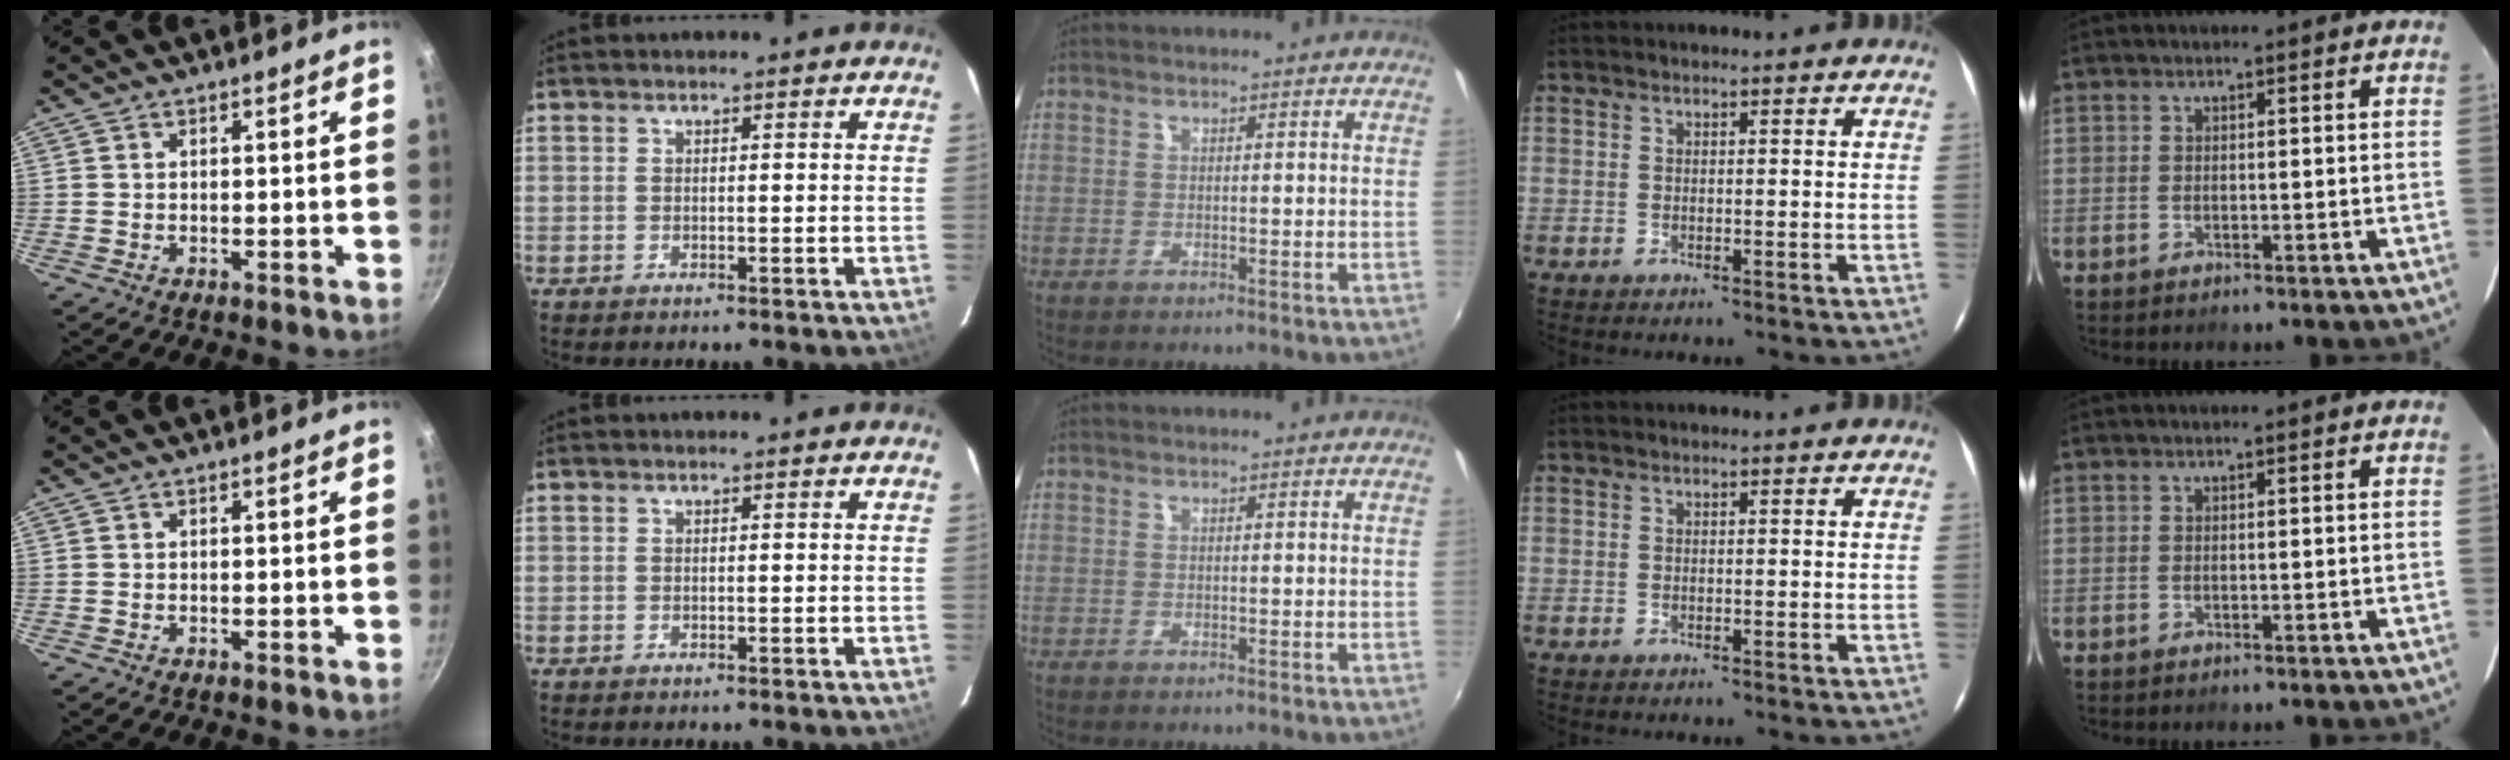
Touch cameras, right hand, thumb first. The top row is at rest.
{}